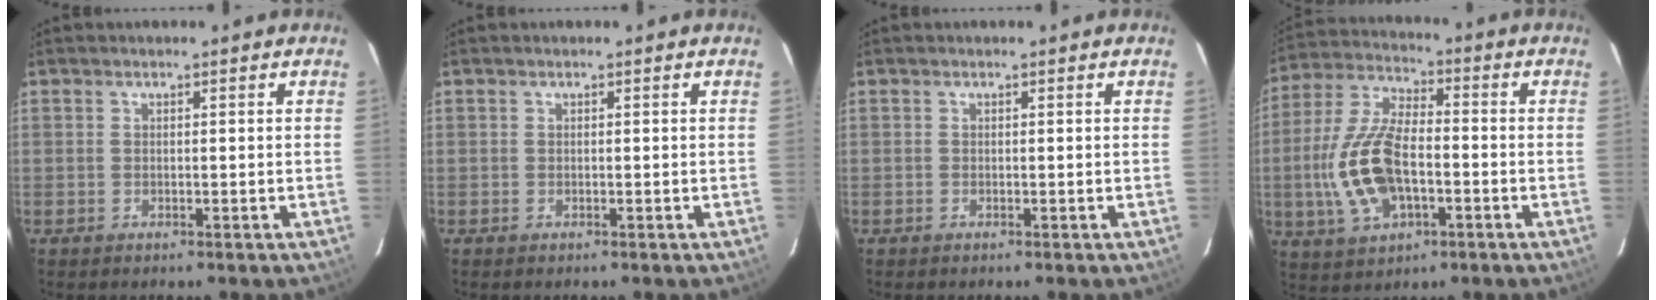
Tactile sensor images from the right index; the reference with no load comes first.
{"total": 0.0}
{"total": 0.0}
{"total": 15.4, "force": [-3.2, 7.8, 12.9], "torque": [-0.284, 0.003, -0.055]}